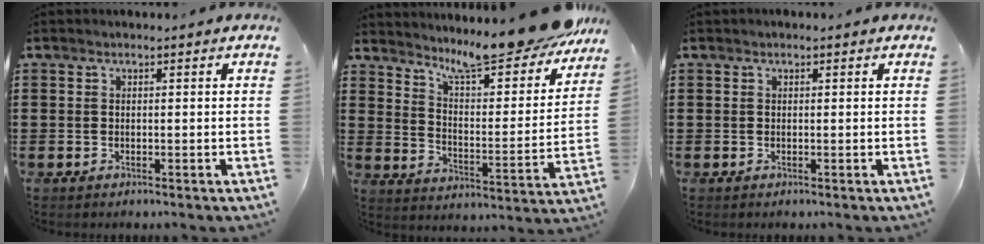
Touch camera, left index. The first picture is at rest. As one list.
[{"total": 11.5, "force": [10.4, 0.4, 4.9], "torque": [-0.100, -0.079, 0.169]}, {"total": 0.0}]